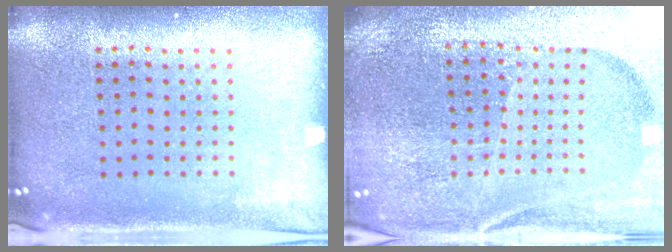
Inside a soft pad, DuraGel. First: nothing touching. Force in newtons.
{"total": 4.6, "press": 4.3, "slide": 1.4}